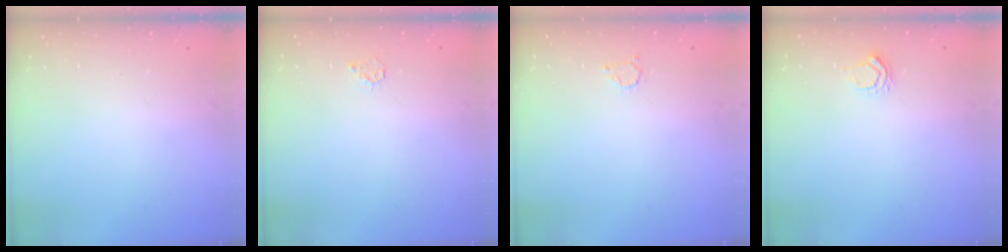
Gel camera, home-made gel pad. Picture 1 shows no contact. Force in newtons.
{"total": 3.3, "press": 3.3, "slide": 0.3}
{"total": 2.5, "press": 2.5, "slide": 0.4}
{"total": 5.1, "press": 5.1, "slide": 0.6}